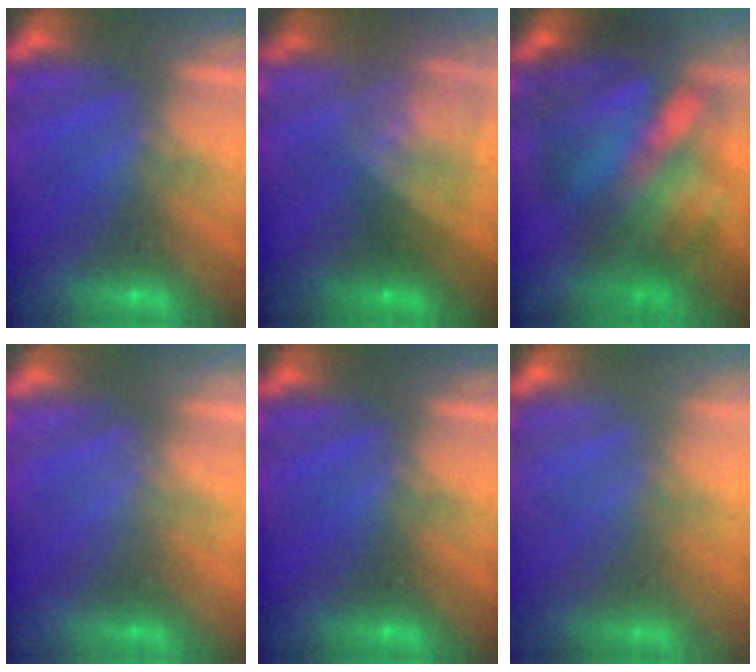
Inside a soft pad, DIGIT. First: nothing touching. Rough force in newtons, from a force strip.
{"total": 7.3}
{"total": 7.1}
{"total": 2.1}
{"total": 0.0}
{"total": 2.2}